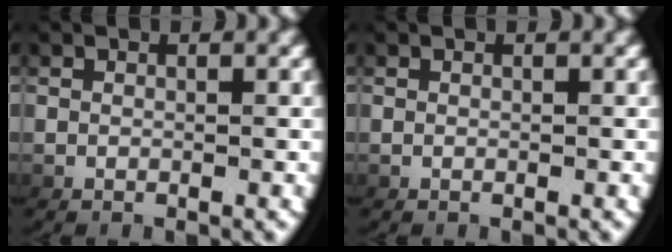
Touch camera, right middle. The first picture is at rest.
{"total": 0.0}